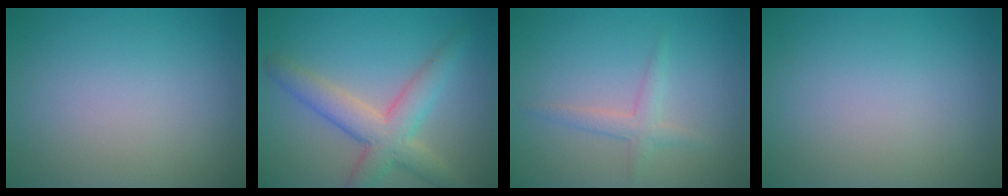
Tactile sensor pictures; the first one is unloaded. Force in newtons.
{"total": 5.4, "press": 5.4, "slide": 0.4}
{"total": 2.3, "press": 2.3, "slide": 0.1}
{"total": 0.0}